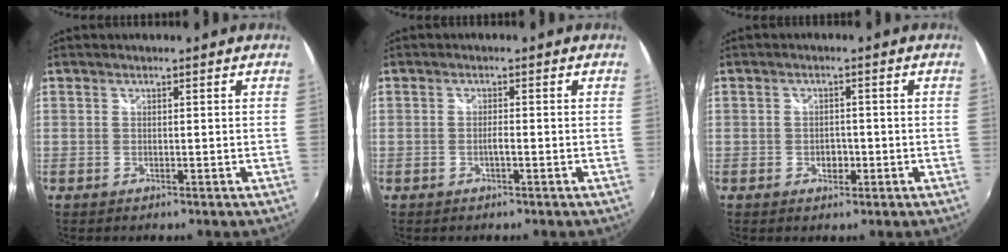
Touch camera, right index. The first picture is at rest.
{"total": 1.0, "force": [-0.5, 0.1, 0.9], "torque": [-0.017, 0.000, -0.010]}
{"total": 2.4, "force": [-0.8, 1.9, 1.2], "torque": [-0.019, 0.000, -0.013]}